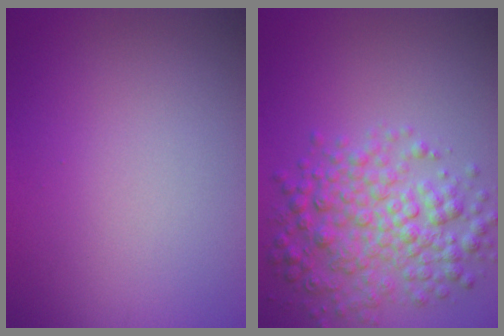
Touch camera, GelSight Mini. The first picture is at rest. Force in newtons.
{"total": 5.6, "press": 5.6, "slide": 0.1}